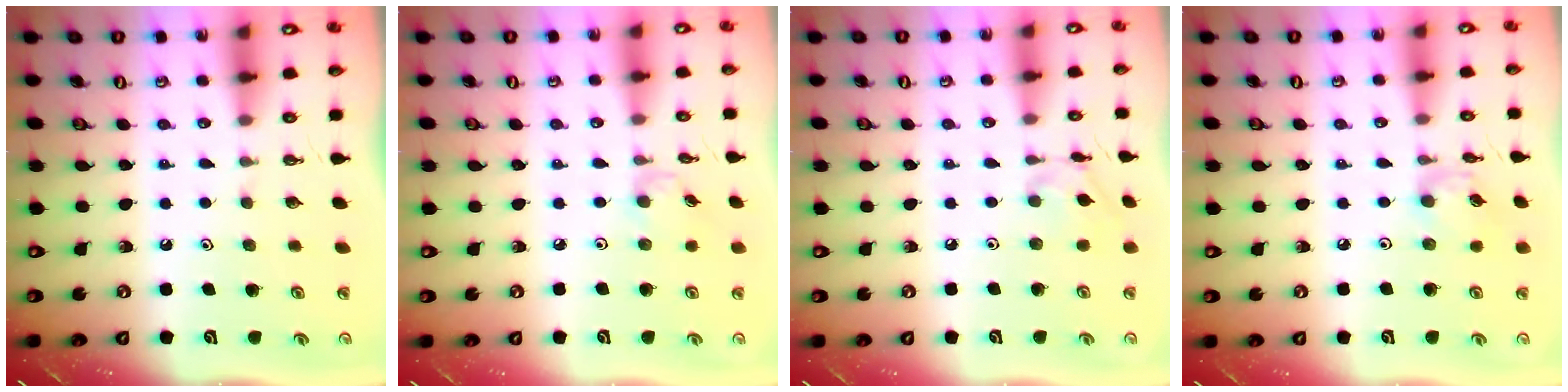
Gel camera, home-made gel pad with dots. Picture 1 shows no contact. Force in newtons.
{"total": 2.3, "press": 2.3, "slide": 0.3}
{"total": 5.9, "press": 5.9, "slide": 0.5}
{"total": 5.0, "press": 5.0, "slide": 0.2}